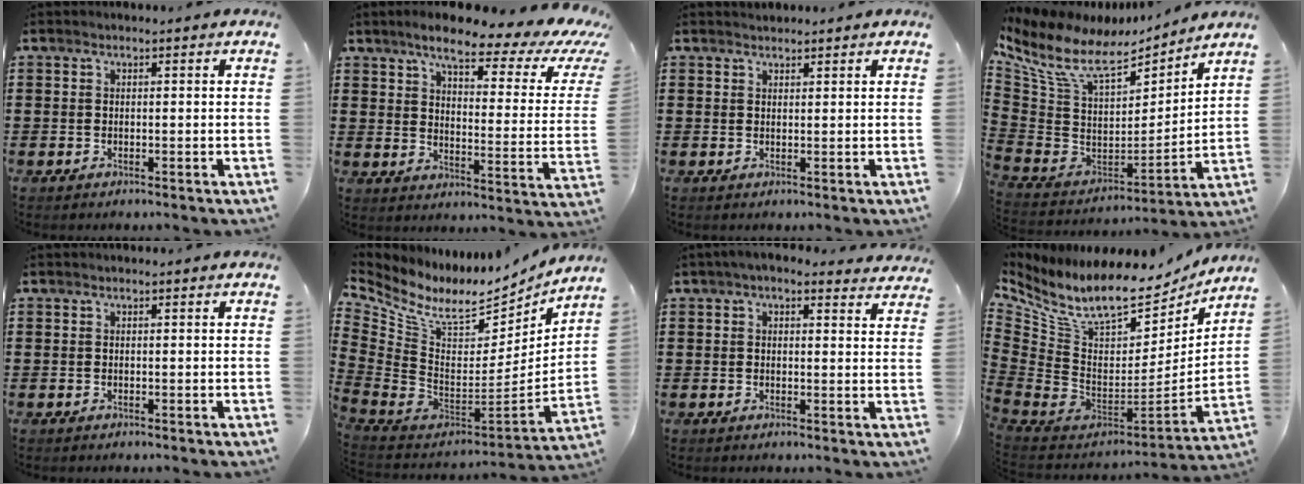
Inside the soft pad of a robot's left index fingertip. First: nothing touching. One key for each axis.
{"total": 8.3, "fx": 6.3, "fy": 1.7, "fz": 5.2, "tx": -0.112, "ty": -0.031, "tz": 0.101}
{"total": 1.2, "fx": 1.2, "fy": 0.2, "fz": -0.1, "tx": -0.001, "ty": 0.000, "tz": 0.024}
{"total": 11.5, "fx": 8.2, "fy": 4.5, "fz": 6.8, "tx": -0.162, "ty": -0.050, "tz": 0.145}
{"total": 0.0}
{"total": 8.9, "fx": 6.2, "fy": 4.0, "fz": 4.9, "tx": -0.128, "ty": -0.057, "tz": 0.106}
{"total": 2.8, "fx": 2.4, "fy": 0.8, "fz": 1.2, "tx": -0.030, "ty": -0.002, "tz": 0.045}
{"total": 12.5, "fx": 8.8, "fy": 4.8, "fz": 7.5, "tx": -0.179, "ty": -0.075, "tz": 0.150}